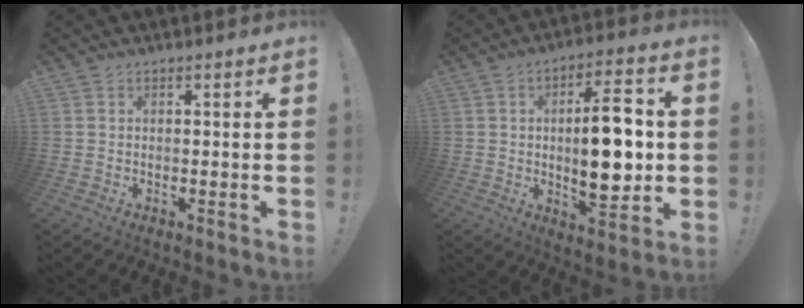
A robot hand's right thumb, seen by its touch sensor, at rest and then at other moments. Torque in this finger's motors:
{"motor_torque": [0.09, 0.50, 0.25, 0.03, 0.05]}